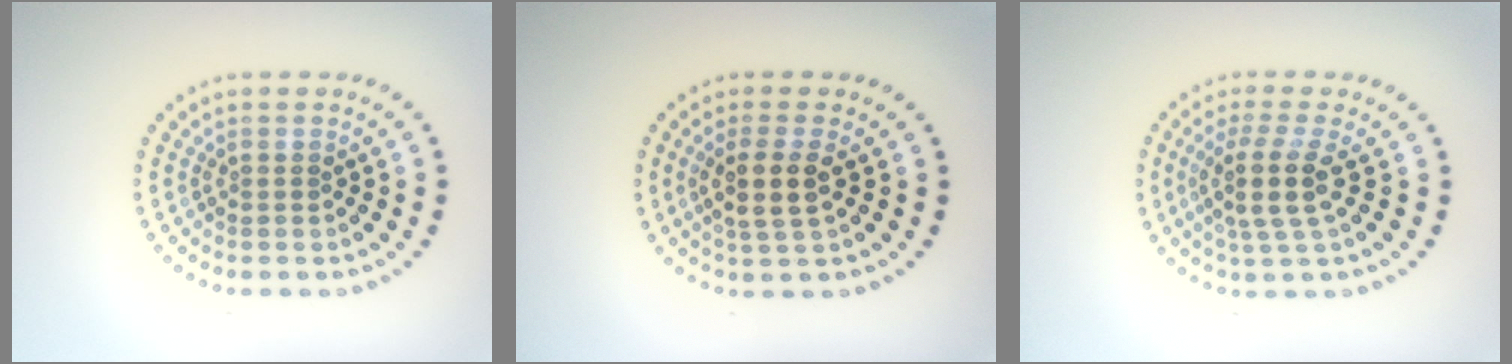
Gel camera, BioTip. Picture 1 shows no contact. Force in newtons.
{"total": 2.9, "press": 2.5, "slide": 1.4}
{"total": 3.7, "press": 2.9, "slide": 2.3}